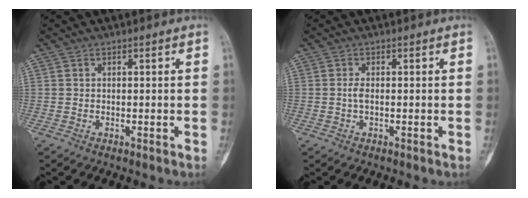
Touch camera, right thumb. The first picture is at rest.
{"total": 1.1, "force": [-0.1, 0.2, 1.1], "torque": [-0.028, -0.002, -0.005]}